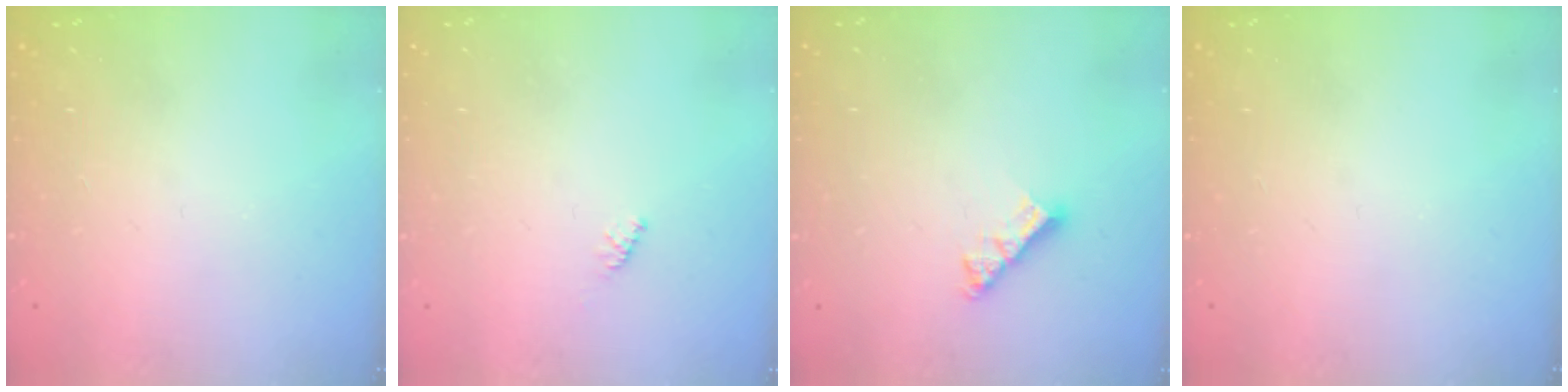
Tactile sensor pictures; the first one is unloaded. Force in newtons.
{"total": 1.6, "press": 1.5, "slide": 0.4}
{"total": 6.0, "press": 6.0, "slide": 0.7}
{"total": 0.0}